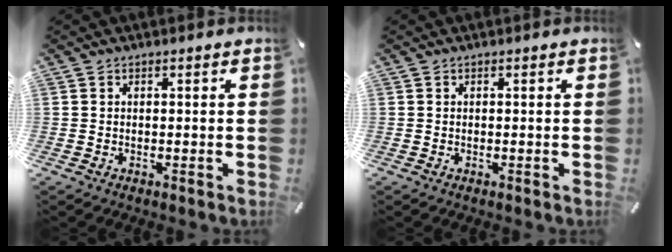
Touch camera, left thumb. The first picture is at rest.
{"total": 0.0}